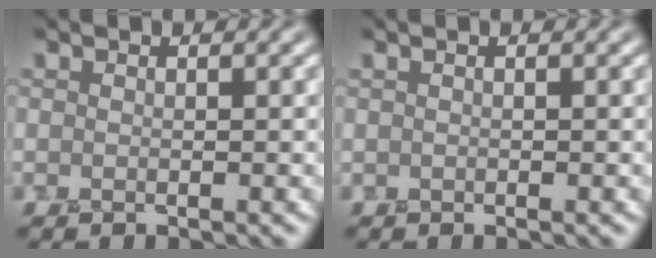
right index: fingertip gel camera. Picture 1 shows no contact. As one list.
[{"total": 0.0}]